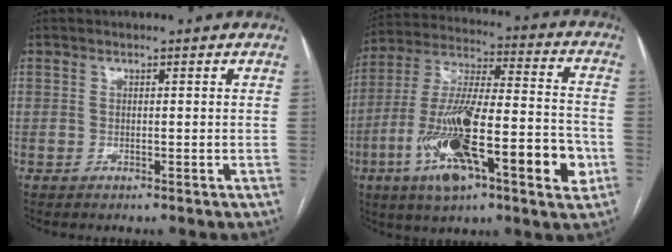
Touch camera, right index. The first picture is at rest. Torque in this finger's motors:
{"motor_torque": [1.32, -0.82, 0.74, 0.21]}